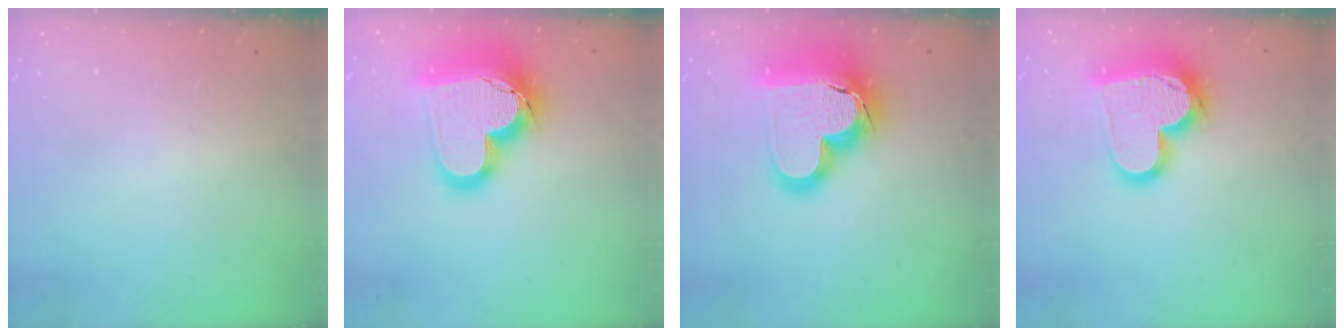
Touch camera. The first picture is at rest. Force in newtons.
{"total": 21.8, "press": 21.7, "slide": 1.8}
{"total": 22.8, "press": 22.6, "slide": 2.2}
{"total": 17.9, "press": 17.8, "slide": 1.7}